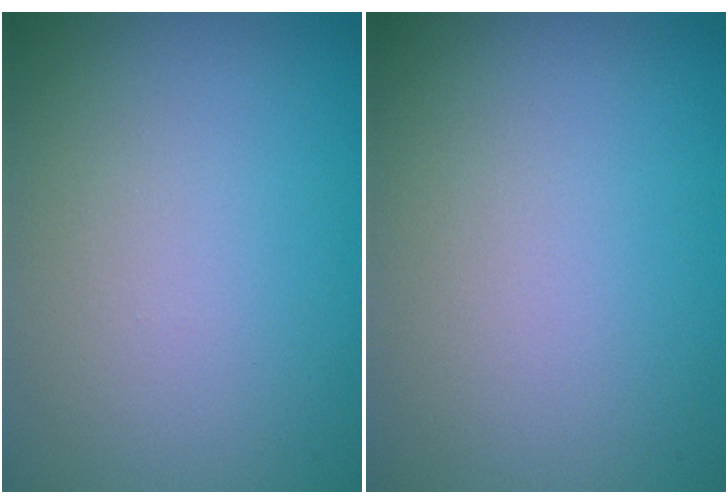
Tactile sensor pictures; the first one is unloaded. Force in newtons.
{"total": 0.0}